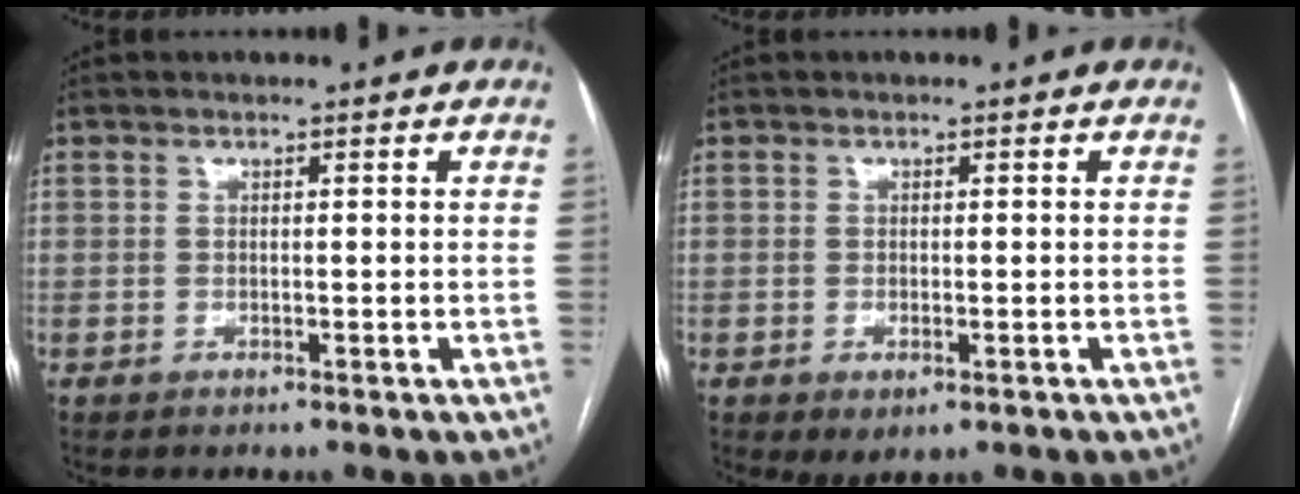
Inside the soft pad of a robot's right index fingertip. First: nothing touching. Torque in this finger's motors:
{"motor_torque": [1.04, -0.82, 0.30, 0.06]}